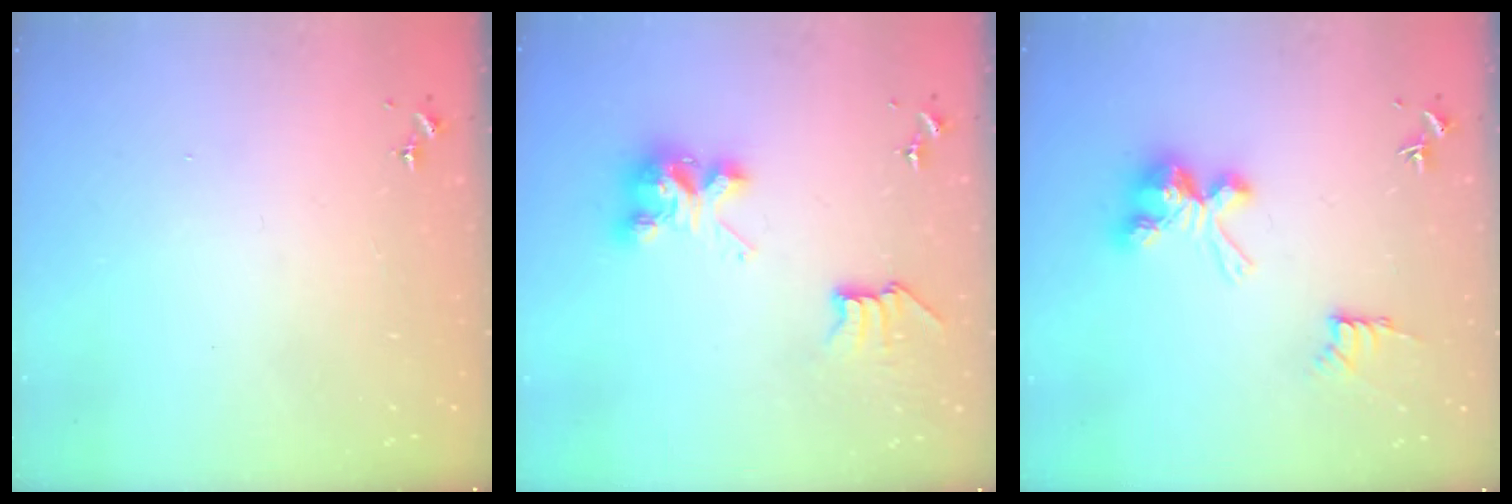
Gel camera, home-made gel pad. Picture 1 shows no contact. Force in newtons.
{"total": 7.7, "press": 7.7, "slide": 0.1}
{"total": 10.1, "press": 10.1, "slide": 0.1}